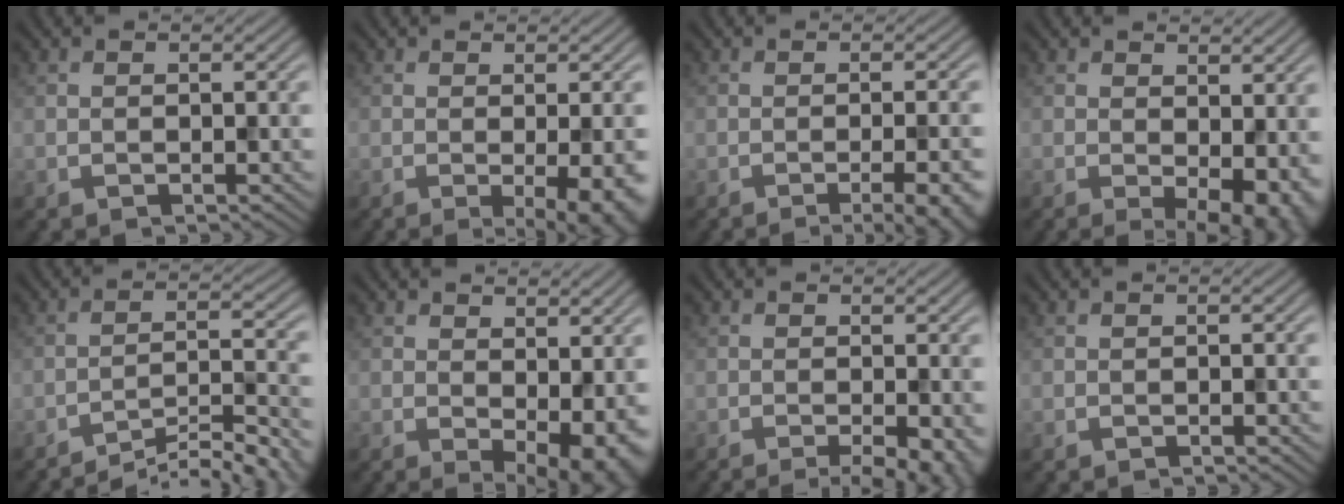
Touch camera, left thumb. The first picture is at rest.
{"total": 6.3, "force": [-1.4, 1.6, 5.9], "torque": [-0.083, -0.009, -0.013]}
{"total": 7.1, "force": [-3.3, 1.8, 6.0], "torque": [-0.066, 0.012, -0.040]}
{"total": 6.1, "force": [-0.2, 2.9, 5.3], "torque": [-0.074, -0.014, 0.008]}
{"total": 9.3, "force": [-7.9, 1.2, 4.9], "torque": [-0.083, 0.010, -0.117]}
{"total": 6.3, "force": [0.2, 3.1, 5.5], "torque": [-0.078, -0.013, 0.016]}
{"total": 5.0, "force": [-2.5, 1.1, 4.2], "torque": [-0.052, -0.001, -0.037]}
{"total": 0.0}